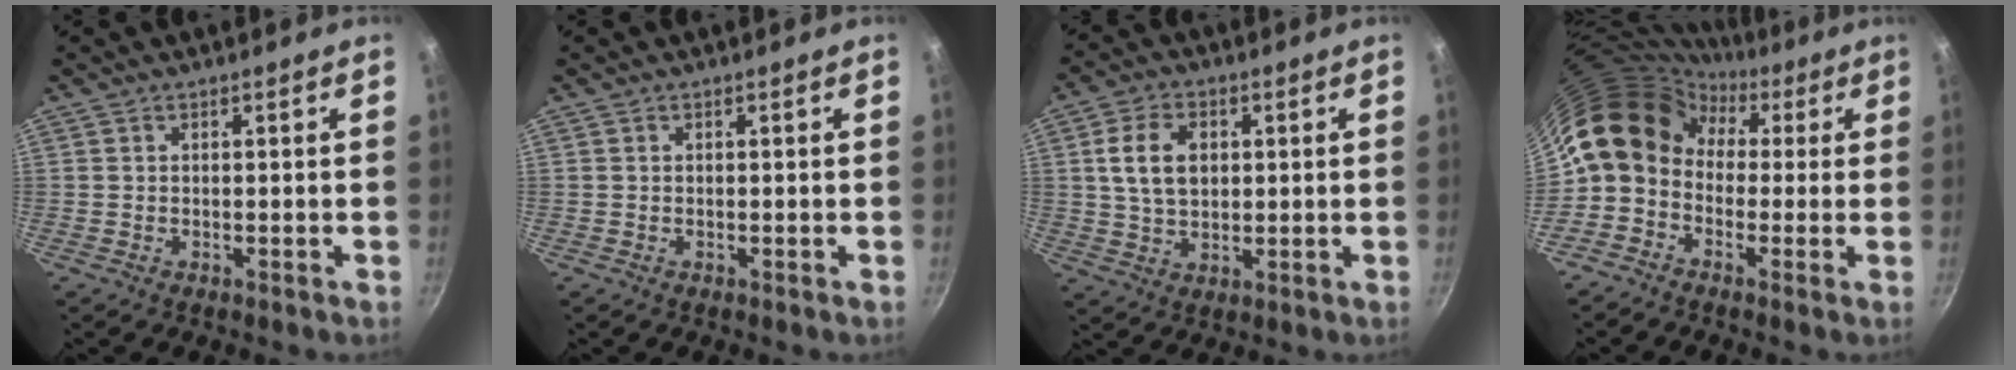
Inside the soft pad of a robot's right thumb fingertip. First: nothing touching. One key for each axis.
{"total": 0.0}
{"total": 8.8, "fx": 1.7, "fy": 6.1, "fz": 6.1, "tx": -0.098, "ty": 0.003, "tz": 0.031}
{"total": 12.2, "fx": 0.8, "fy": 10.1, "fz": 6.8, "tx": -0.094, "ty": 0.039, "tz": -0.016}